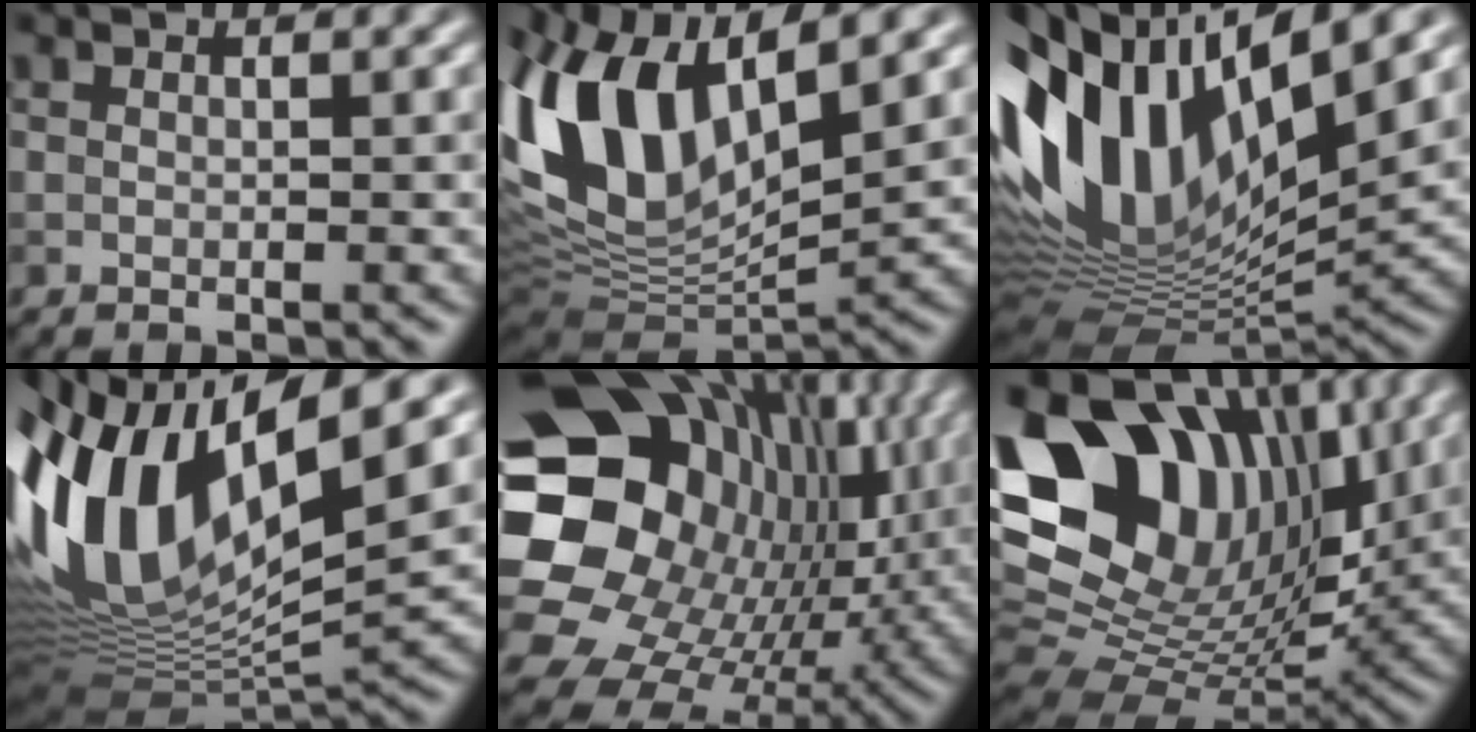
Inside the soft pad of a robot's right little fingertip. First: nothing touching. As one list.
[{"total": 12.7, "force": [4.5, 6.4, 10.0], "torque": [-0.205, 0.013, 0.080]}, {"total": 15.1, "force": [4.4, 6.6, 12.8], "torque": [-0.266, 0.011, 0.081]}, {"total": 15.9, "force": [3.3, 6.6, 14.1], "torque": [-0.301, 0.002, 0.059]}, {"total": 21.6, "force": [2.3, 18.3, 11.3], "torque": [-0.237, -0.035, 0.041]}, {"total": 17.3, "force": [5.6, 11.8, 11.4], "torque": [-0.223, 0.019, 0.103]}]